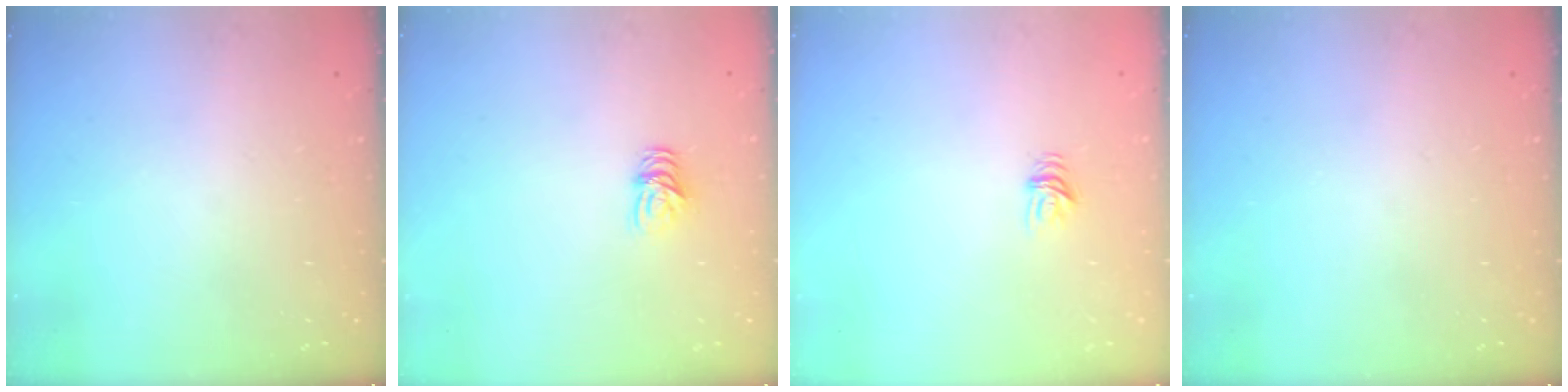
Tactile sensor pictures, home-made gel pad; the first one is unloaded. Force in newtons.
{"total": 5.3, "press": 5.3, "slide": 0.6}
{"total": 4.5, "press": 4.4, "slide": 0.5}
{"total": 0.0}